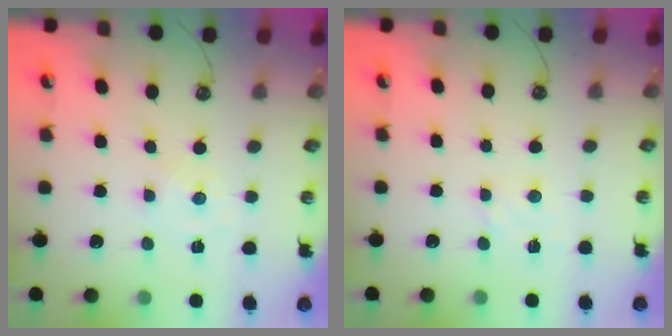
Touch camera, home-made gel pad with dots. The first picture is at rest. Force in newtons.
{"total": 2.8, "press": 2.8, "slide": 0.4}